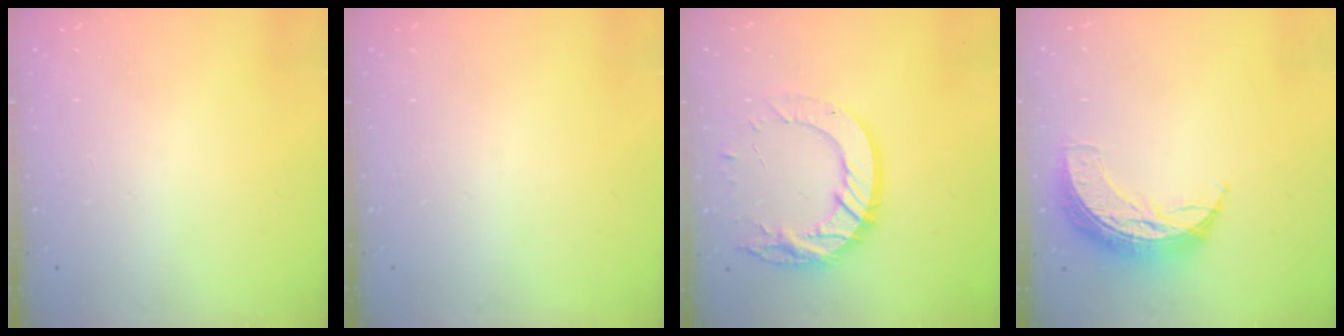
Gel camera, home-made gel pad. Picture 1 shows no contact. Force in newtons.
{"total": 0.0}
{"total": 16.4, "press": 16.4, "slide": 1.4}
{"total": 10.9, "press": 10.9, "slide": 0.4}